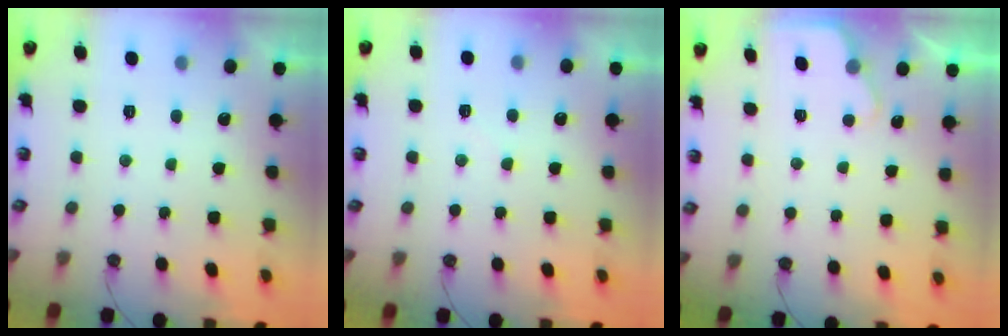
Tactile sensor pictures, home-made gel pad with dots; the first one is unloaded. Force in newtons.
{"total": 3.6, "press": 3.6, "slide": 0.4}
{"total": 1.7, "press": 1.7, "slide": 0.3}